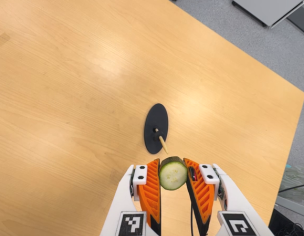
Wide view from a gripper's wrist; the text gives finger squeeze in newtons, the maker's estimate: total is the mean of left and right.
{"total": 7.8, "left": 7.6, "right": 8.0}